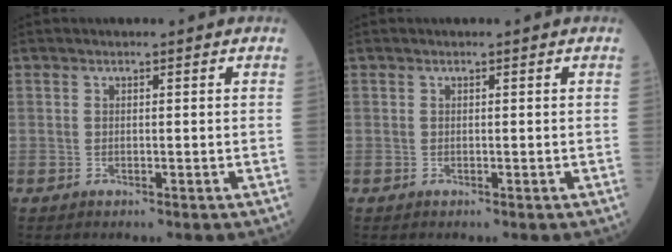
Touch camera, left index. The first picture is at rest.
{"total": 0.0}